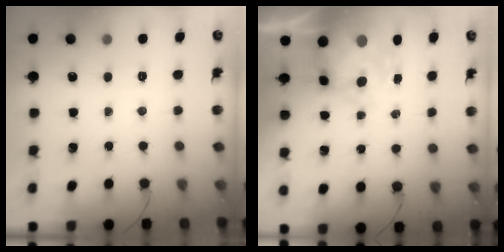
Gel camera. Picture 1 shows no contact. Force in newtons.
{"total": 8.7, "press": 8.4, "slide": 2.2}